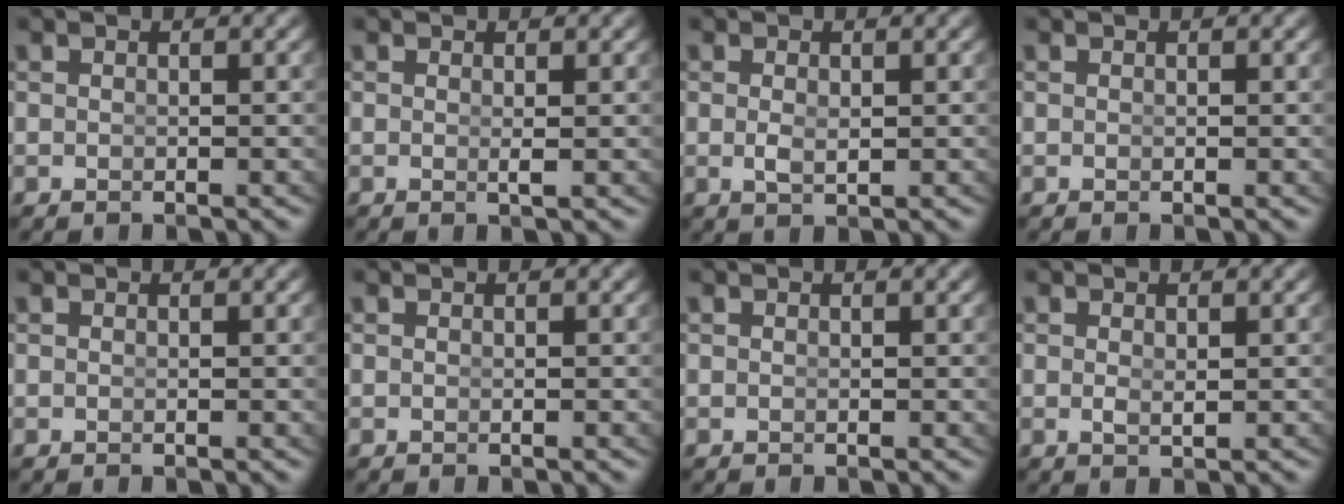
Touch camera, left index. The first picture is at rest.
{"total": 0.7, "force": [0.1, -0.4, 0.6], "torque": [-0.012, -0.008, 0.004]}
{"total": 1.1, "force": [-0.1, 0.2, 1.1], "torque": [-0.026, -0.018, 0.011]}
{"total": 0.0}
{"total": 0.0}
{"total": 0.0}
{"total": 0.0}
{"total": 0.8, "force": [0.0, -0.1, 0.8], "torque": [-0.018, -0.015, 0.012]}